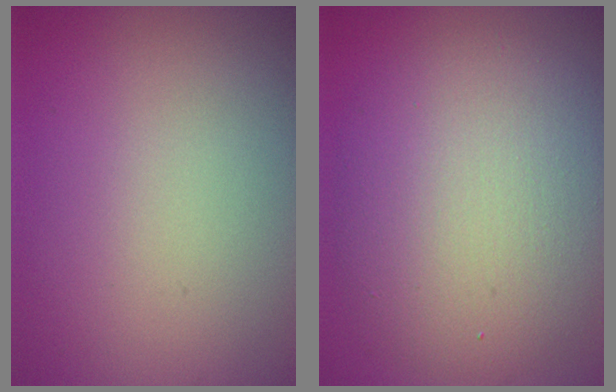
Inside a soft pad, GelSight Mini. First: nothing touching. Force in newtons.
{"total": 9.2, "press": 9.2, "slide": 0.7}